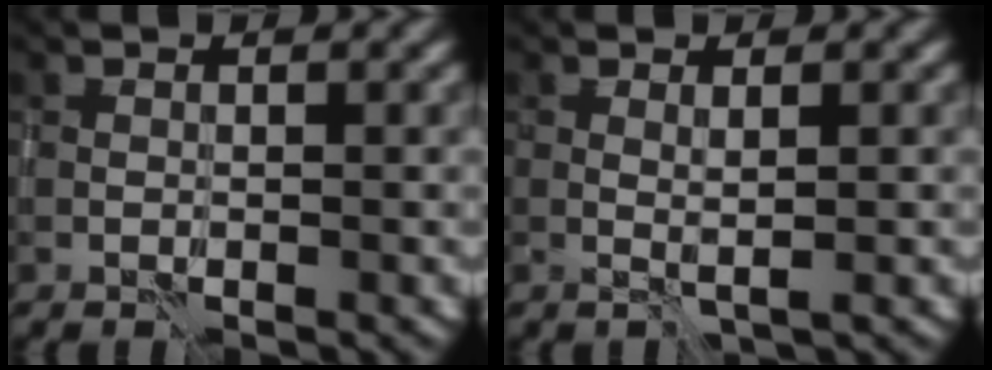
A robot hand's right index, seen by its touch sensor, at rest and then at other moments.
{"total": 1.0, "force": [0.3, -0.3, 0.9], "torque": [-0.018, -0.001, 0.004]}